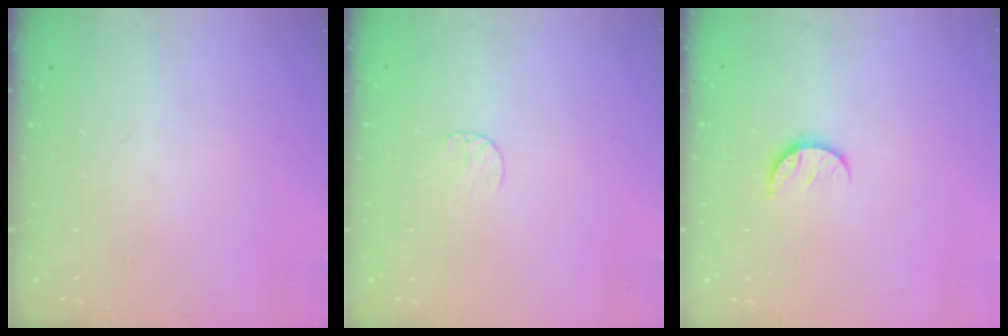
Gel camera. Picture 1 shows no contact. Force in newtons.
{"total": 4.4, "press": 4.4, "slide": 0.4}
{"total": 6.4, "press": 6.3, "slide": 0.6}